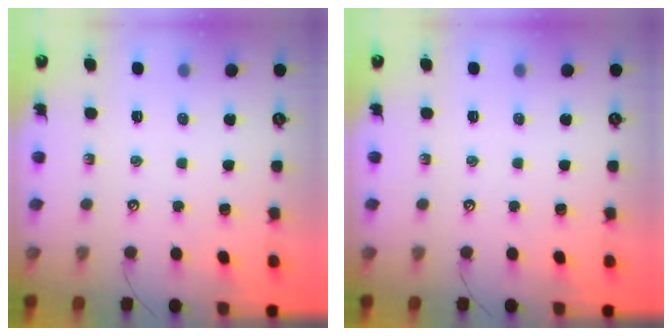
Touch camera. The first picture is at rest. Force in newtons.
{"total": 0.0}